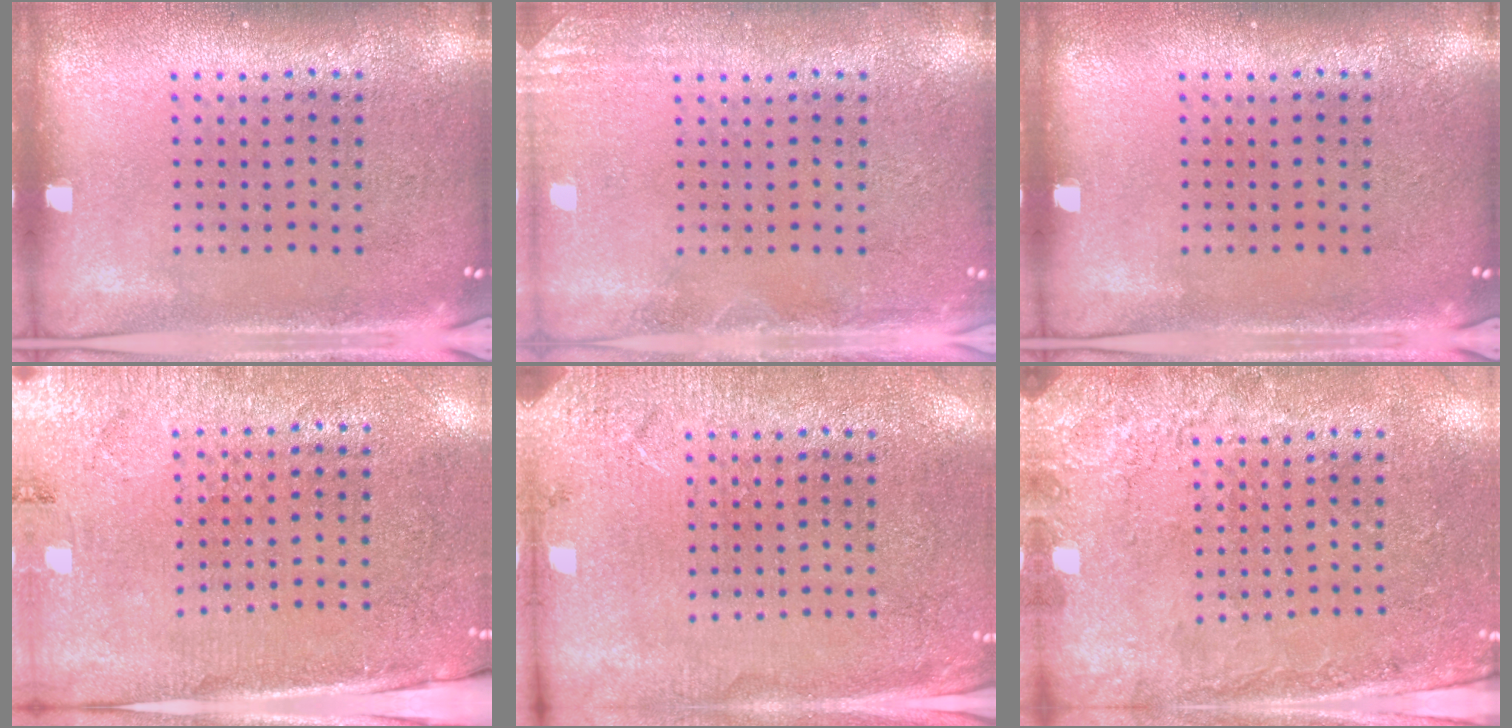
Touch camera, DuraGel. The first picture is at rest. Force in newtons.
{"total": 1.8, "press": 1.8, "slide": 0.2}
{"total": 0.0}
{"total": 2.7, "press": 2.4, "slide": 1.3}
{"total": 2.6, "press": 2.5, "slide": 0.5}
{"total": 2.5, "press": 2.1, "slide": 1.3}